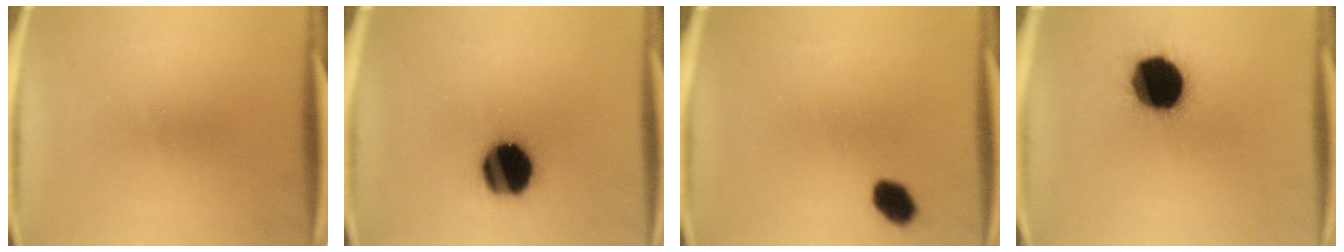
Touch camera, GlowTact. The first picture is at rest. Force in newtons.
{"total": 17.1}
{"total": 4.9}
{"total": 19.9}